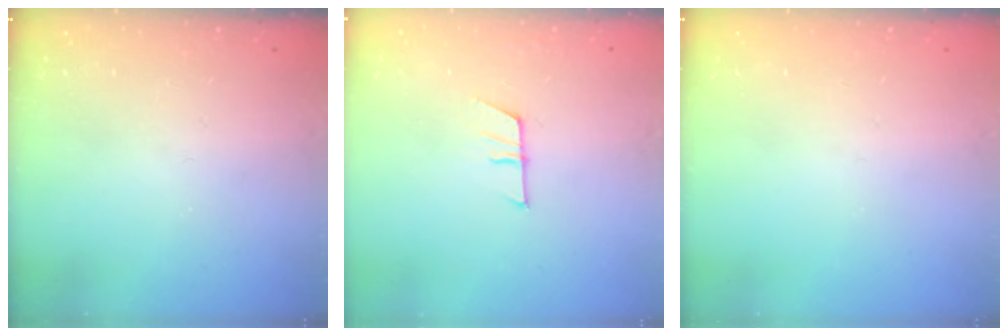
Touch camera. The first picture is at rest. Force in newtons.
{"total": 7.8, "press": 7.8, "slide": 0.4}
{"total": 0.0}